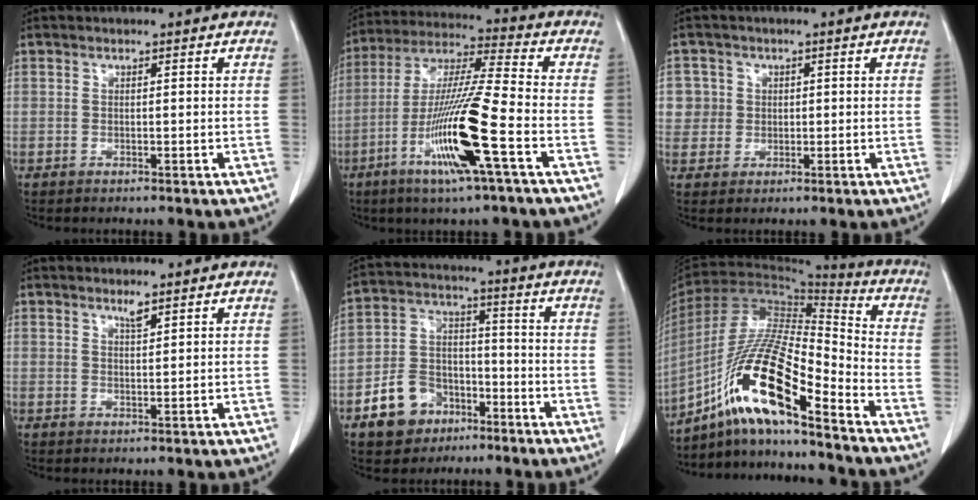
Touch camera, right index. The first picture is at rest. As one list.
[{"total": 15.5, "force": [-5.8, -0.4, 14.4], "torque": [-0.289, -0.015, -0.112]}, {"total": 4.4, "force": [0.9, 4.3, -0.1], "torque": [0.019, 0.010, 0.019]}, {"total": 1.5, "force": [1.2, 0.1, 0.9], "torque": [-0.017, -0.003, 0.022]}, {"total": 9.9, "force": [-5.5, 7.3, 3.9], "torque": [-0.087, 0.025, -0.092]}, {"total": 16.9, "force": [-11.1, 1.6, 12.7], "torque": [-0.247, 0.002, -0.204]}]